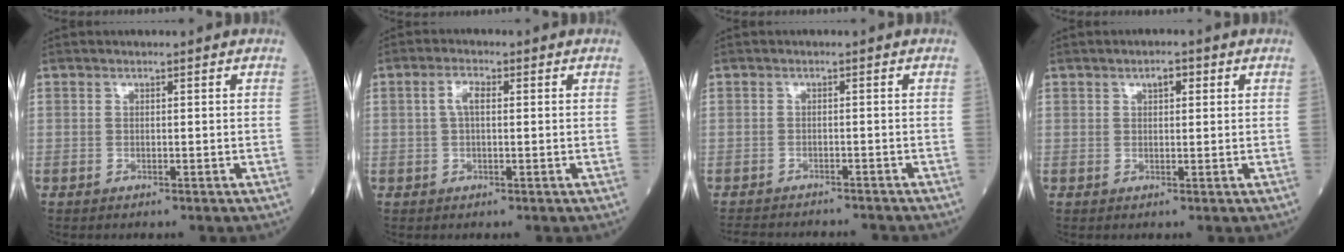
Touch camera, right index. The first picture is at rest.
{"total": 2.7, "force": [0.5, 1.0, 2.5], "torque": [-0.053, 0.010, 0.011]}
{"total": 9.1, "force": [-8.5, 2.1, 2.4], "torque": [-0.039, 0.001, -0.113]}
{"total": 2.0, "force": [0.9, 0.9, 1.6], "torque": [-0.023, 0.005, 0.014]}